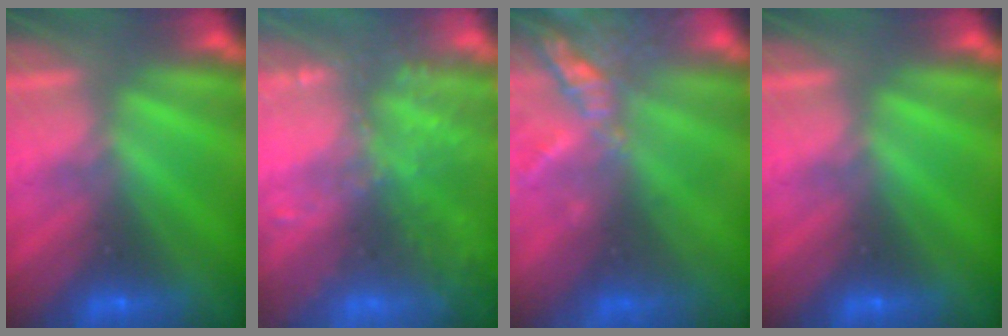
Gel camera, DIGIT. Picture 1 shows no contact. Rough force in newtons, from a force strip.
{"total": 9.7}
{"total": 6.0}
{"total": 0.0}